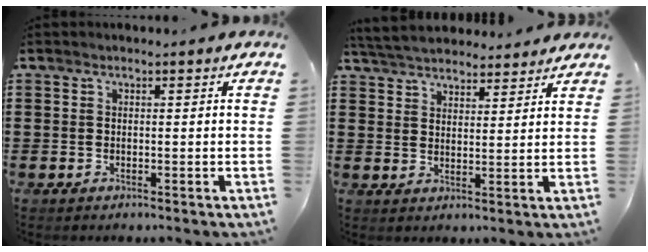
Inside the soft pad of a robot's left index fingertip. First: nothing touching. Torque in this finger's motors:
{"motor_torque": [1.02, -1.12, -0.64, -0.21]}